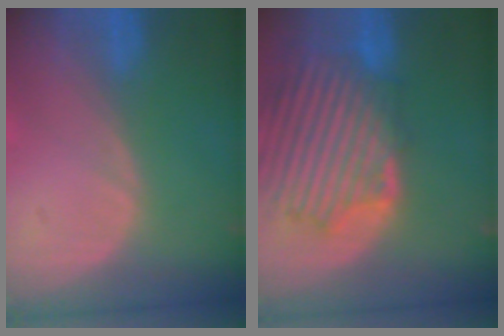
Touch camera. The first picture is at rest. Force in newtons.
{"total": 12.9, "press": 11.6, "slide": 5.7}